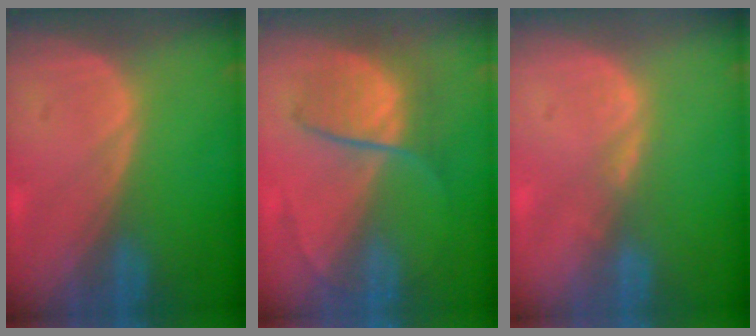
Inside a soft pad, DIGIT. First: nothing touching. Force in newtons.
{"total": 6.4, "press": 6.3, "slide": 0.7}
{"total": 1.9, "press": 1.5, "slide": 1.1}